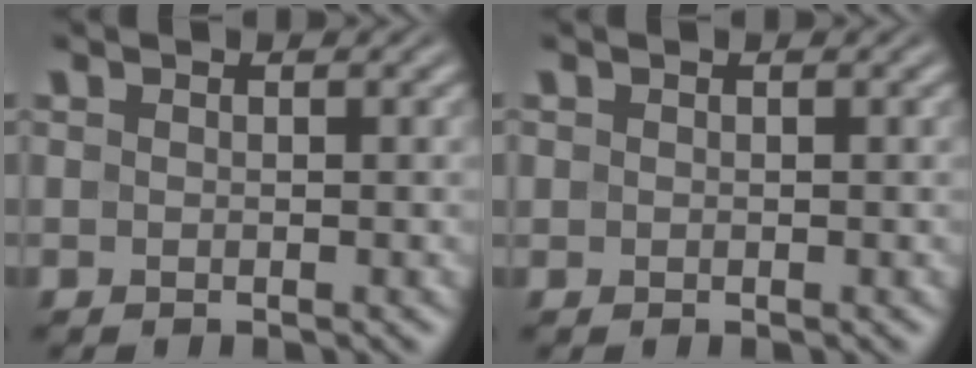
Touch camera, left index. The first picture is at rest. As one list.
[{"total": 0.0}]